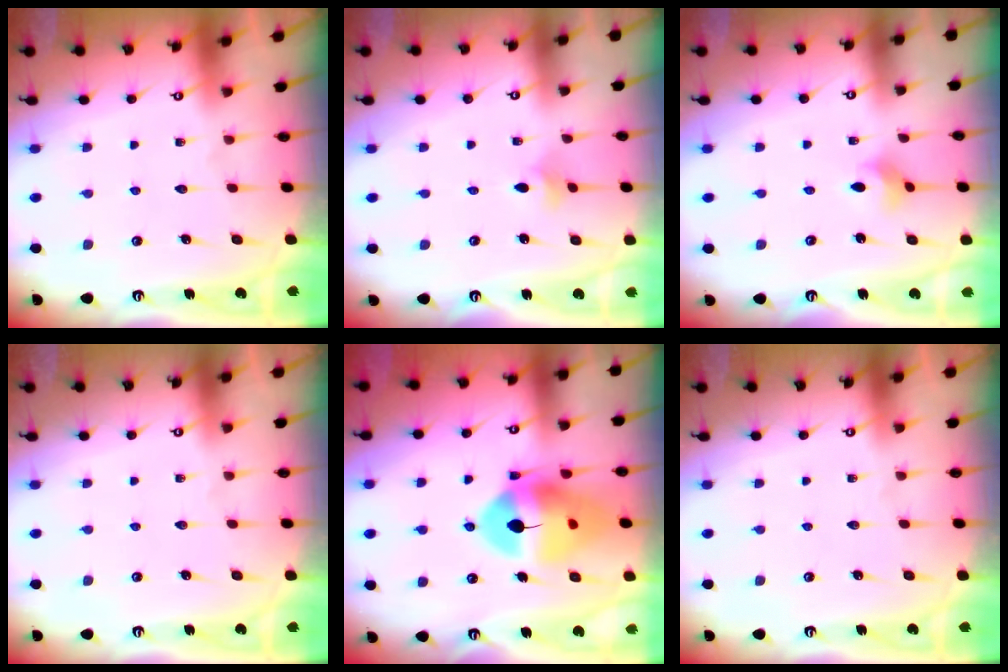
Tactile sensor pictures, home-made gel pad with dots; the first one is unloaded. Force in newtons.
{"total": 2.6, "press": 2.5, "slide": 0.5}
{"total": 3.0, "press": 2.9, "slide": 0.7}
{"total": 0.0}
{"total": 15.2, "press": 15.1, "slide": 2.1}
{"total": 0.0}